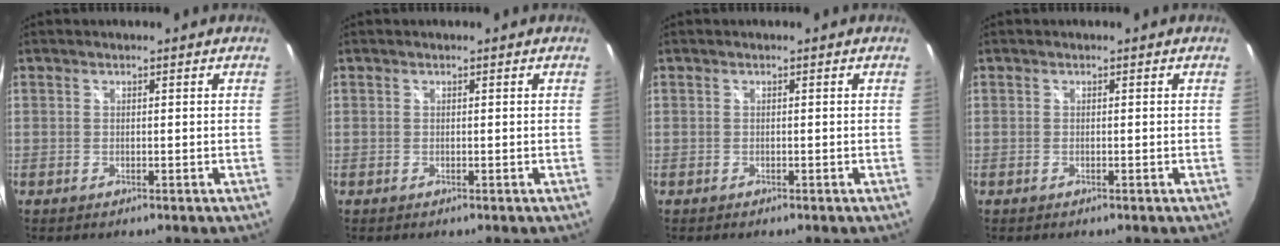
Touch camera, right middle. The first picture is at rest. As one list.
[{"total": 0.0}, {"total": 0.0}, {"total": 0.0}]